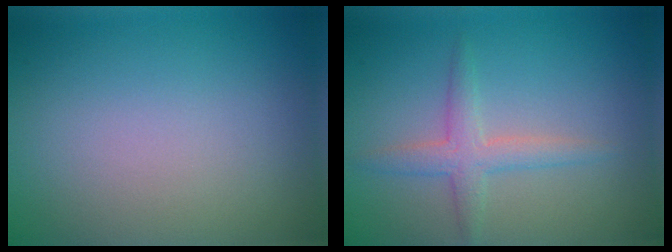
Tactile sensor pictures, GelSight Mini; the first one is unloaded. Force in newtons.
{"total": 2.5, "press": 2.5, "slide": 0.1}